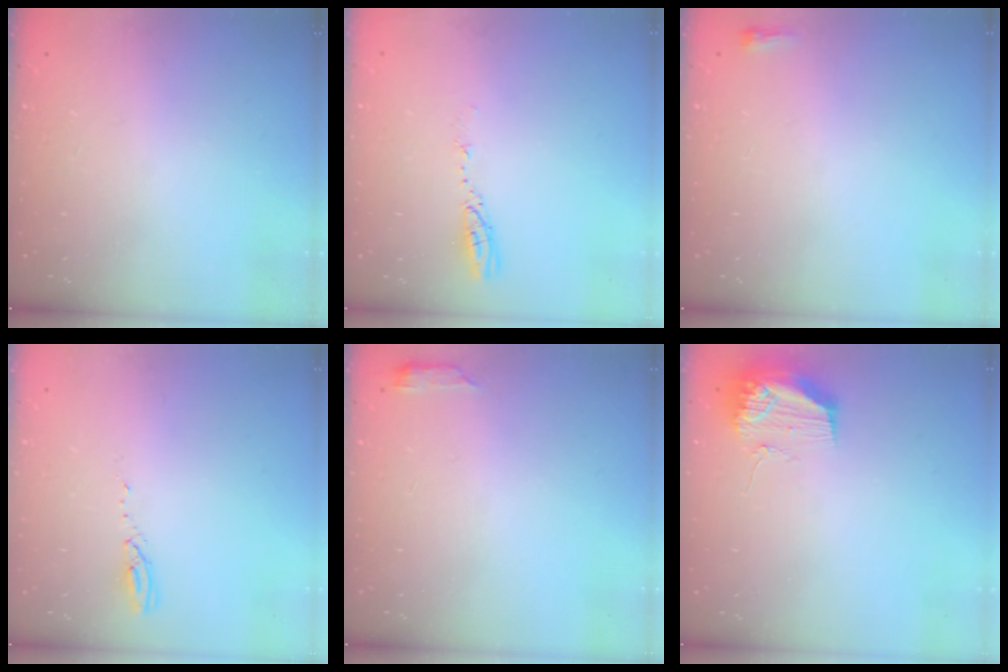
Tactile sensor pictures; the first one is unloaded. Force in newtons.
{"total": 3.8, "press": 3.8, "slide": 0.4}
{"total": 2.4, "press": 2.4, "slide": 0.6}
{"total": 3.2, "press": 3.2, "slide": 0.3}
{"total": 2.6, "press": 2.6, "slide": 0.5}
{"total": 11.1, "press": 11.1, "slide": 0.8}